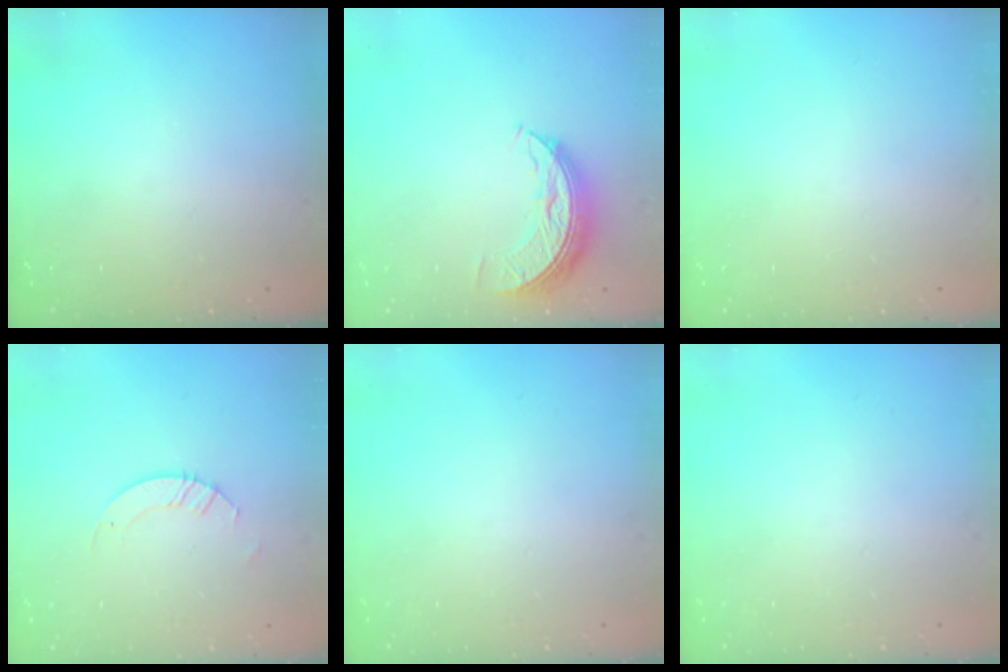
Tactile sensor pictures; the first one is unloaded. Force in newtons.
{"total": 7.9, "press": 7.9, "slide": 0.6}
{"total": 0.0}
{"total": 2.9, "press": 2.9, "slide": 0.3}
{"total": 0.0}
{"total": 0.0}